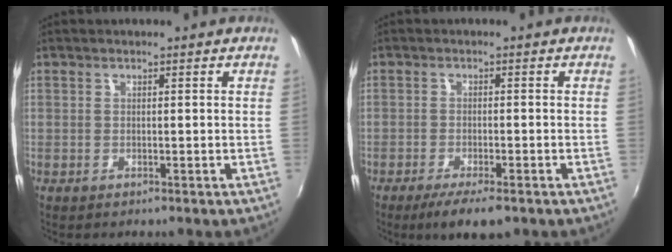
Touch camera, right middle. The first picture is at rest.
{"total": 6.2, "force": [-4.4, 1.4, 4.2], "torque": [-0.090, -0.023, -0.073]}